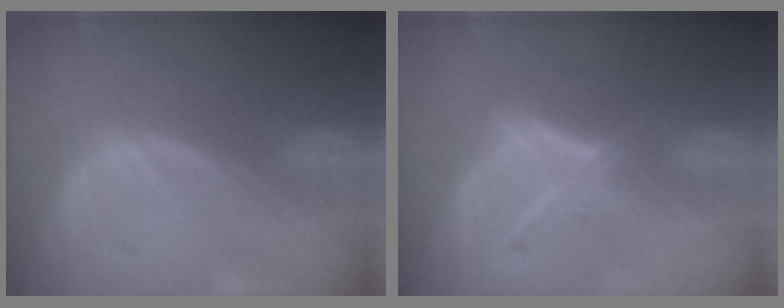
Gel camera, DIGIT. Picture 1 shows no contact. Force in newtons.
{"total": 5.8, "press": 5.2, "slide": 2.5}